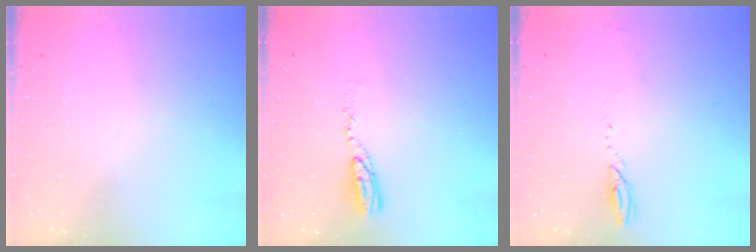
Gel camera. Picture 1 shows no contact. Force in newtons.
{"total": 5.9, "press": 5.9, "slide": 0.5}
{"total": 2.6, "press": 2.6, "slide": 0.3}